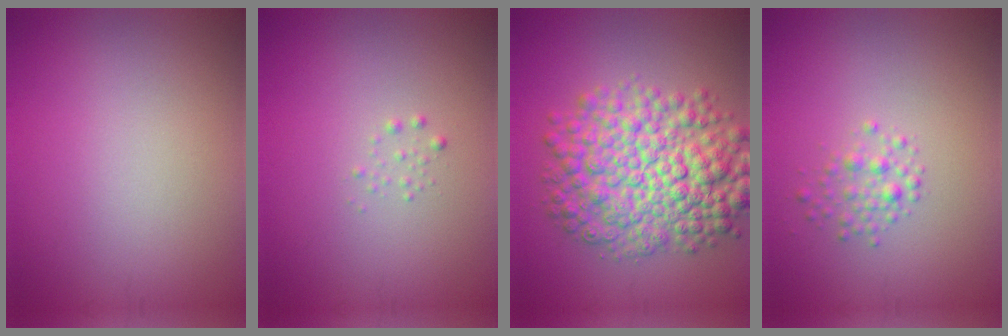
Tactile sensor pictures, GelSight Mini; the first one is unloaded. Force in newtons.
{"total": 0.6, "press": 0.6, "slide": 0.0}
{"total": 9.6, "press": 9.6, "slide": 0.1}
{"total": 1.6, "press": 1.6, "slide": 0.1}